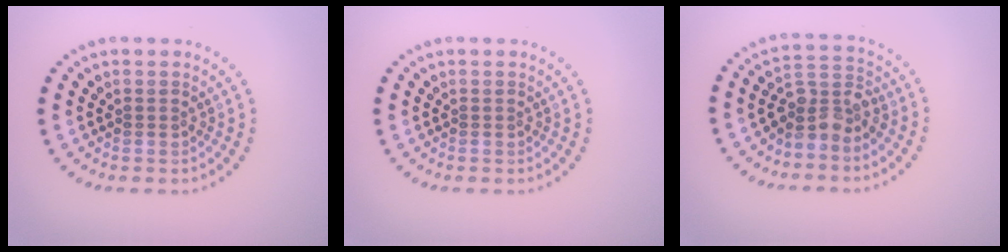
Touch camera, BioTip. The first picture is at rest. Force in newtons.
{"total": 0.0}
{"total": 3.6, "press": 3.2, "slide": 1.7}